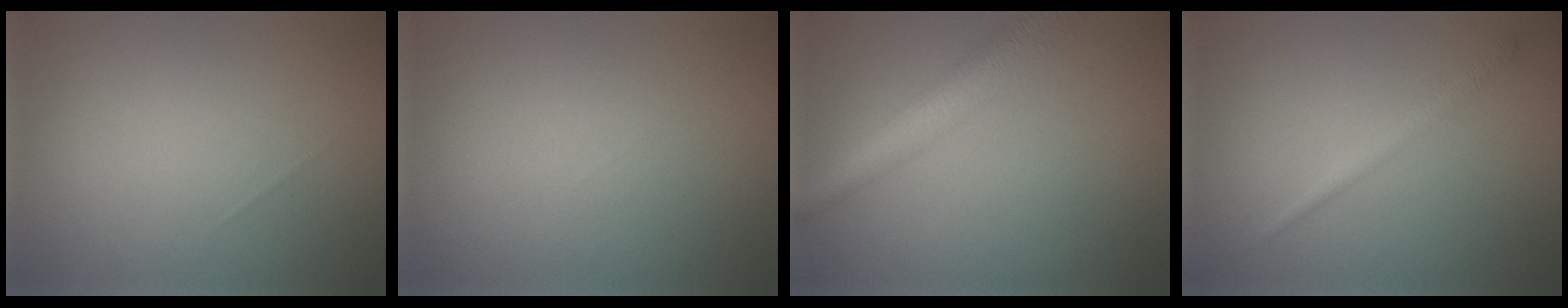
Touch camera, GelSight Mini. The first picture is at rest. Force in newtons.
{"total": 0.0}
{"total": 5.3, "press": 5.3, "slide": 0.2}
{"total": 1.4, "press": 1.4, "slide": 0.1}